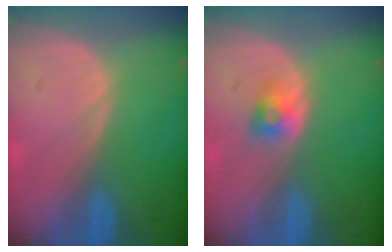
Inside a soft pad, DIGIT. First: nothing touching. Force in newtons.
{"total": 2.7, "press": 2.4, "slide": 1.1}